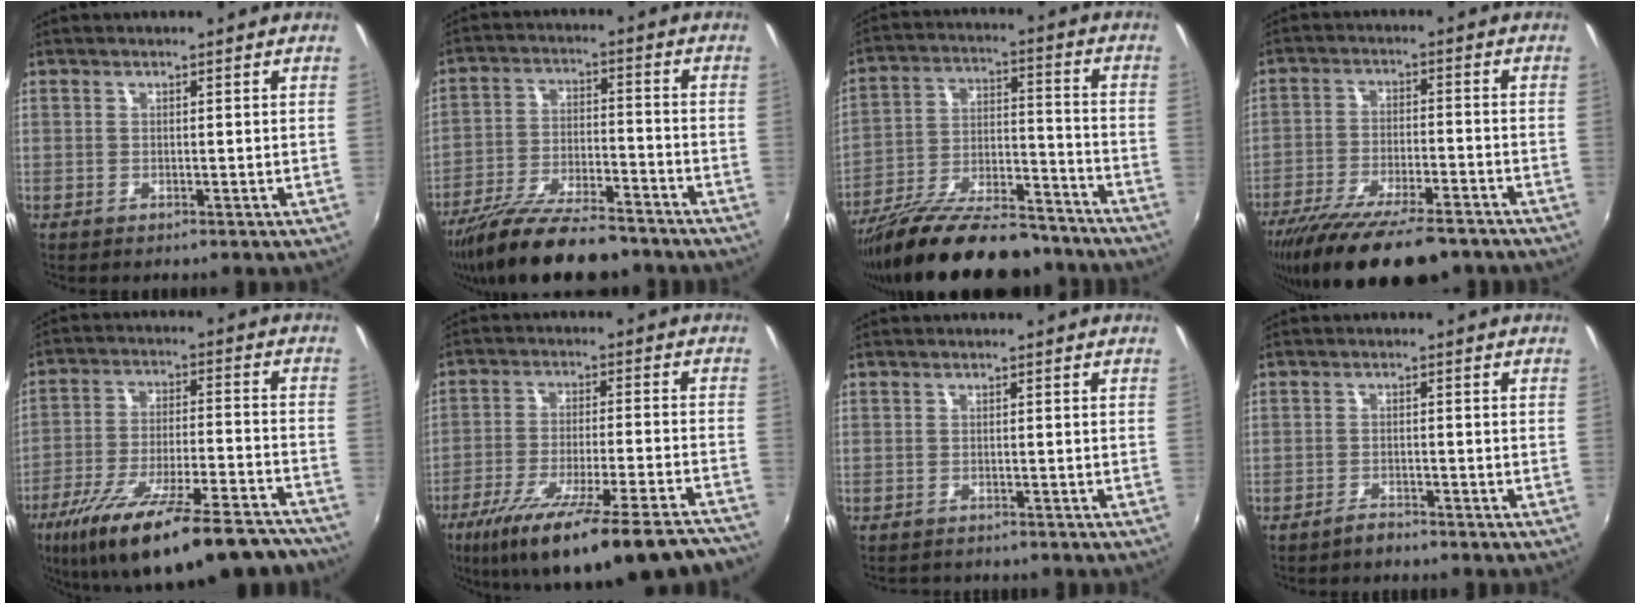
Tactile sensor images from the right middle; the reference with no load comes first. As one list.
[{"total": 16.3, "force": [-13.3, 4.0, 8.5], "torque": [-0.171, -0.028, -0.223]}, {"total": 23.0, "force": [-18.5, 6.8, 12.0], "torque": [-0.215, -0.019, -0.279]}, {"total": 18.5, "force": [-14.4, 4.7, 10.5], "torque": [-0.205, -0.045, -0.227]}, {"total": 26.3, "force": [-20.7, 6.4, 14.9], "torque": [-0.256, -0.043, -0.301]}, {"total": 25.3, "force": [-20.7, 3.1, 14.1], "torque": [-0.236, -0.064, -0.302]}, {"total": 1.8, "force": [-1.7, 0.5, 0.2], "torque": [-0.011, -0.006, -0.027]}, {"total": 2.0, "force": [-1.9, 0.5, 0.5], "torque": [-0.015, 0.001, -0.033]}]